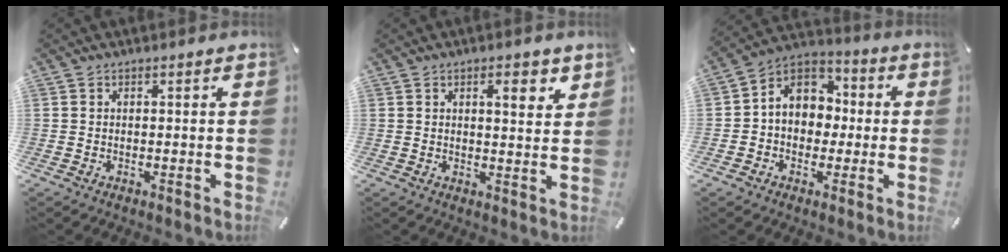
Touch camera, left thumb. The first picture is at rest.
{"total": 4.6, "force": [2.3, 1.6, 3.6], "torque": [-0.044, -0.008, 0.032]}
{"total": 9.4, "force": [0.3, 8.7, 3.6], "torque": [-0.080, 0.004, 0.002]}